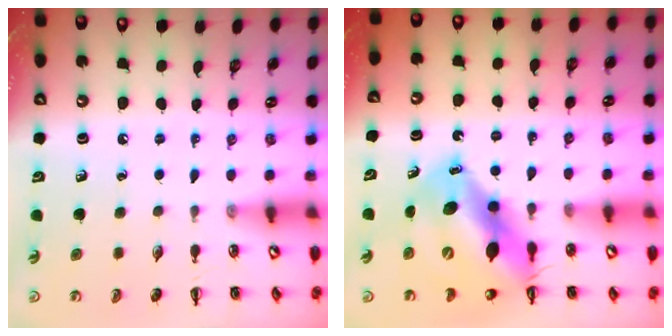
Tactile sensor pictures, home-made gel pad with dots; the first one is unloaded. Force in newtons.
{"total": 14.8, "press": 14.2, "slide": 4.2}